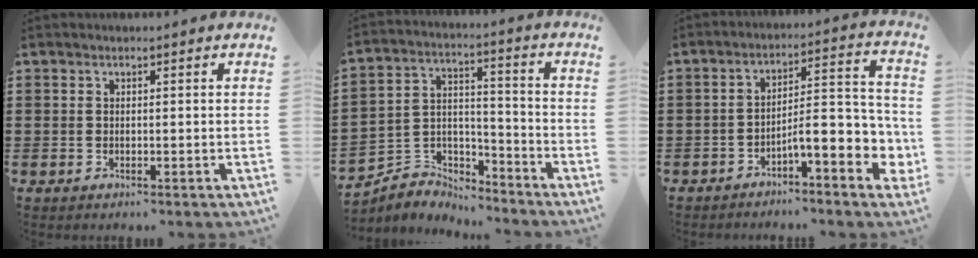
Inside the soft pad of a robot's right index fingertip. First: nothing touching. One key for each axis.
{"total": 4.9, "fx": -4.6, "fy": 1.7, "fz": 0.0, "tx": -0.019, "ty": 0.002, "tz": -0.098}
{"total": 7.5, "fx": -3.5, "fy": 2.4, "fz": 6.2, "tx": -0.088, "ty": -0.021, "tz": -0.068}